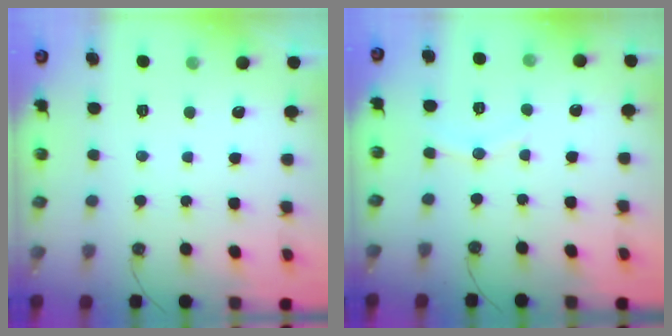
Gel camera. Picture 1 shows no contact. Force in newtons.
{"total": 7.1, "press": 7.1, "slide": 0.5}